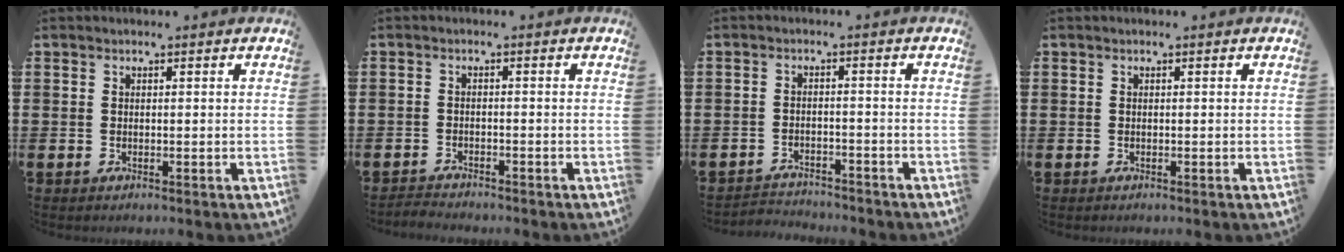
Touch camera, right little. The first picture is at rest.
{"total": 1.4, "force": [-1.4, 0.0, -0.1], "torque": [-0.003, 0.003, -0.029]}
{"total": 2.3, "force": [-2.3, 0.2, -0.2], "torque": [-0.004, 0.002, -0.052]}
{"total": 0.0}